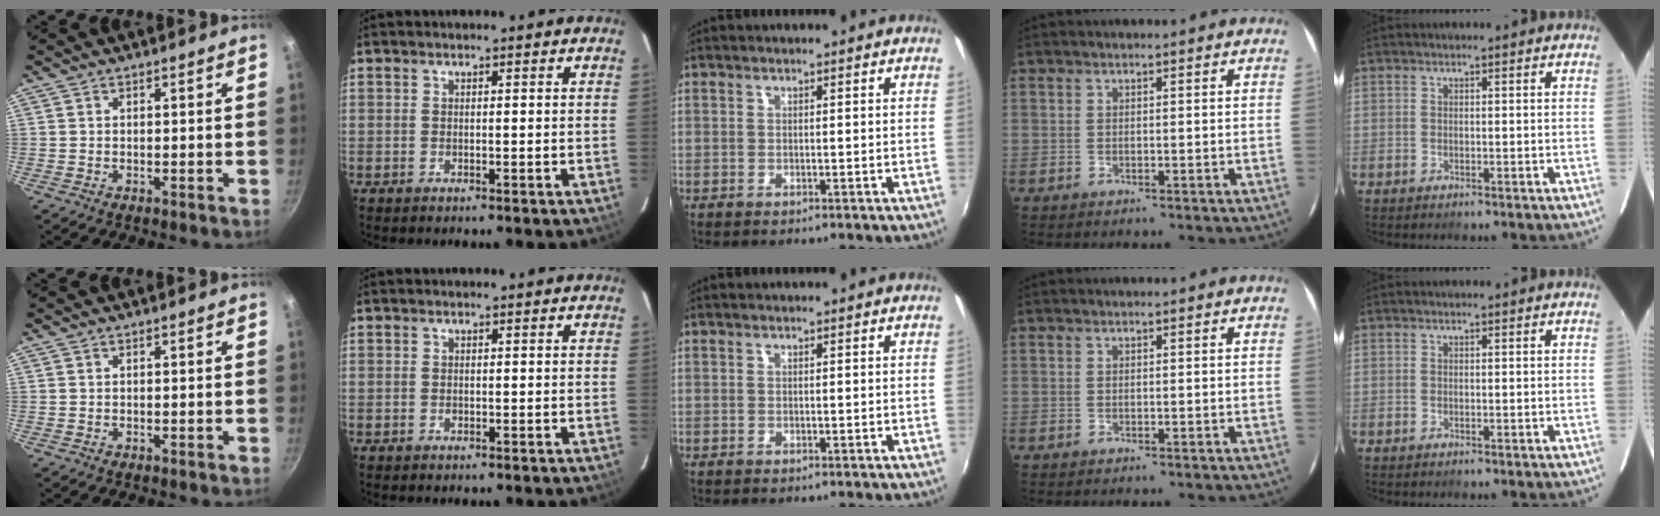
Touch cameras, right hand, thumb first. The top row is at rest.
{"index": {"total": 0.6, "force": [-0.2, 0.5, 0.2], "torque": [-0.002, 0.000, -0.003]}}